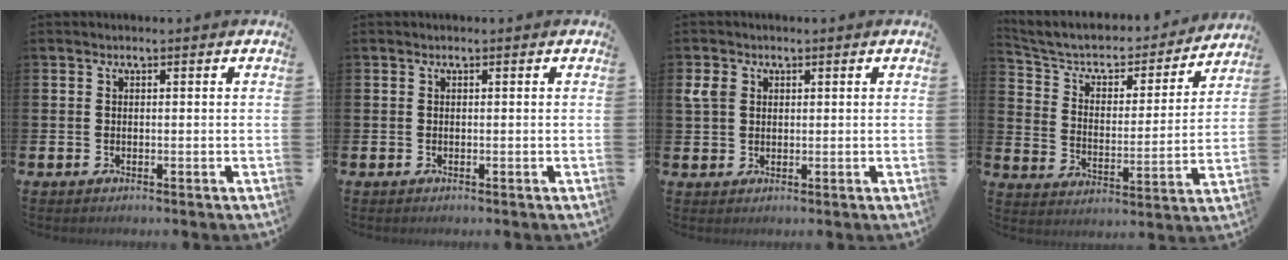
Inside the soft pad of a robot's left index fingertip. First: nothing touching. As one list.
[{"total": 0.0}, {"total": 2.7, "force": [1.4, 2.0, 1.1], "torque": [-0.012, 0.006, 0.021]}, {"total": 7.0, "force": [6.1, 2.6, 2.2], "torque": [-0.083, -0.041, 0.102]}]